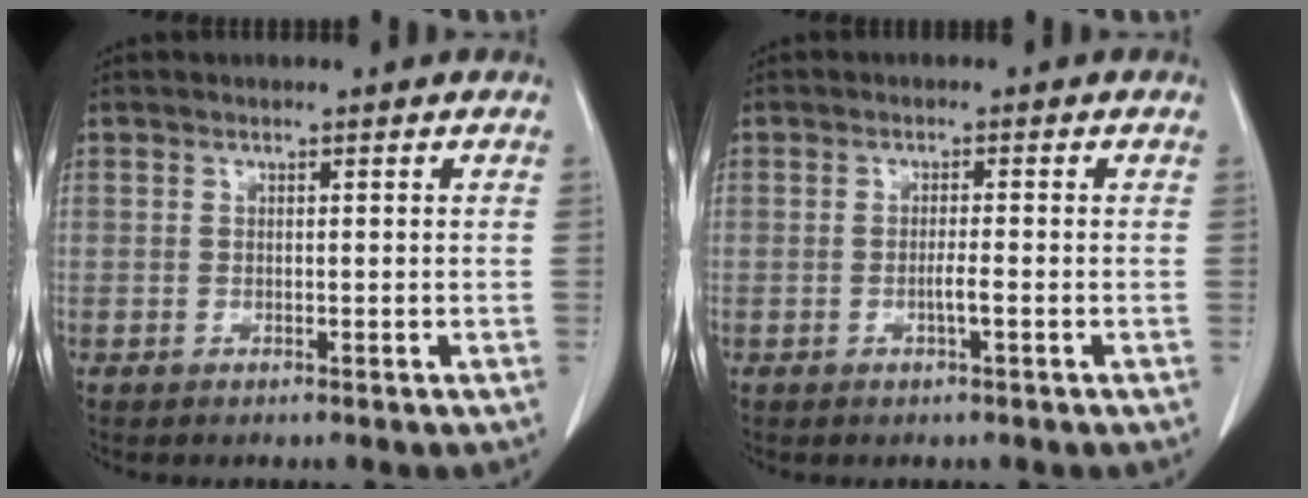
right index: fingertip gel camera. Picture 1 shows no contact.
{"total": 1.5, "force": [-0.4, 0.0, 1.5], "torque": [-0.027, 0.000, -0.006]}